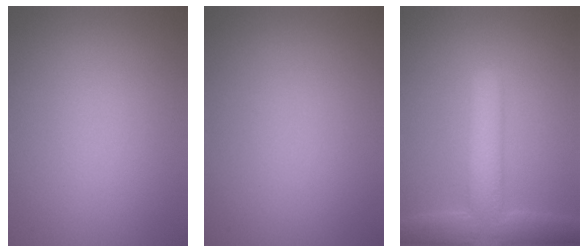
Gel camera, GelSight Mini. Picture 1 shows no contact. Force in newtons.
{"total": 0.0}
{"total": 6.1, "press": 6.1, "slide": 0.6}